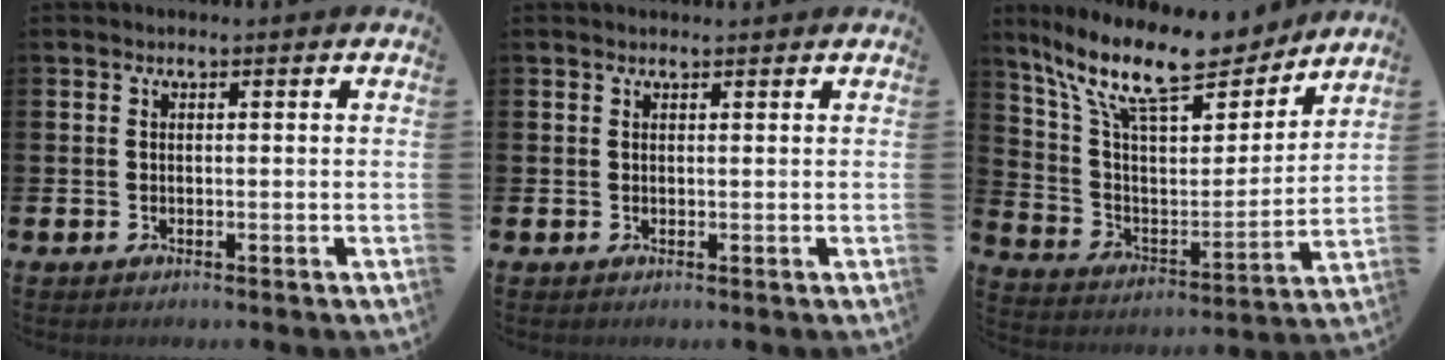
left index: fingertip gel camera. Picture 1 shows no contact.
{"total": 0.5, "force": [0.5, 0.0, 0.1], "torque": [0.007, -0.004, 0.007]}
{"total": 14.4, "force": [11.8, 4.0, 7.3], "torque": [-0.175, -0.069, 0.205]}